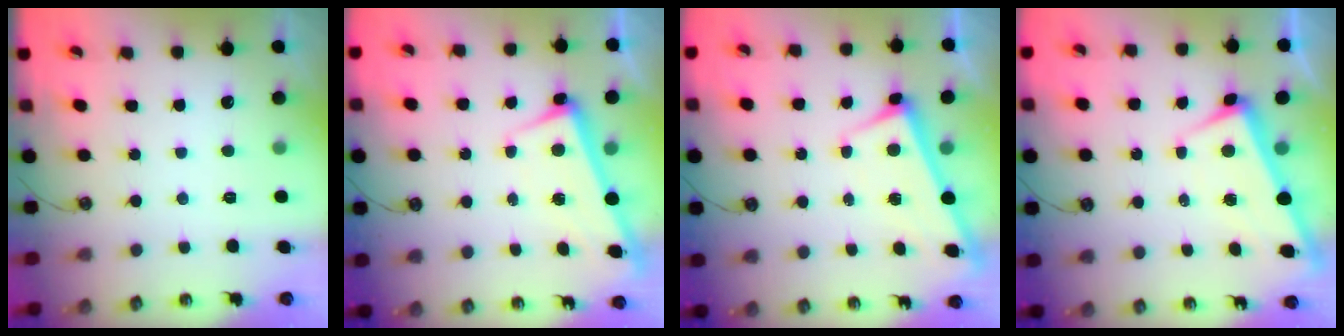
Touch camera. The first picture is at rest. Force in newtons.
{"total": 2.7, "press": 2.7, "slide": 0.6}
{"total": 2.8, "press": 2.8, "slide": 0.5}
{"total": 1.9, "press": 1.8, "slide": 0.6}